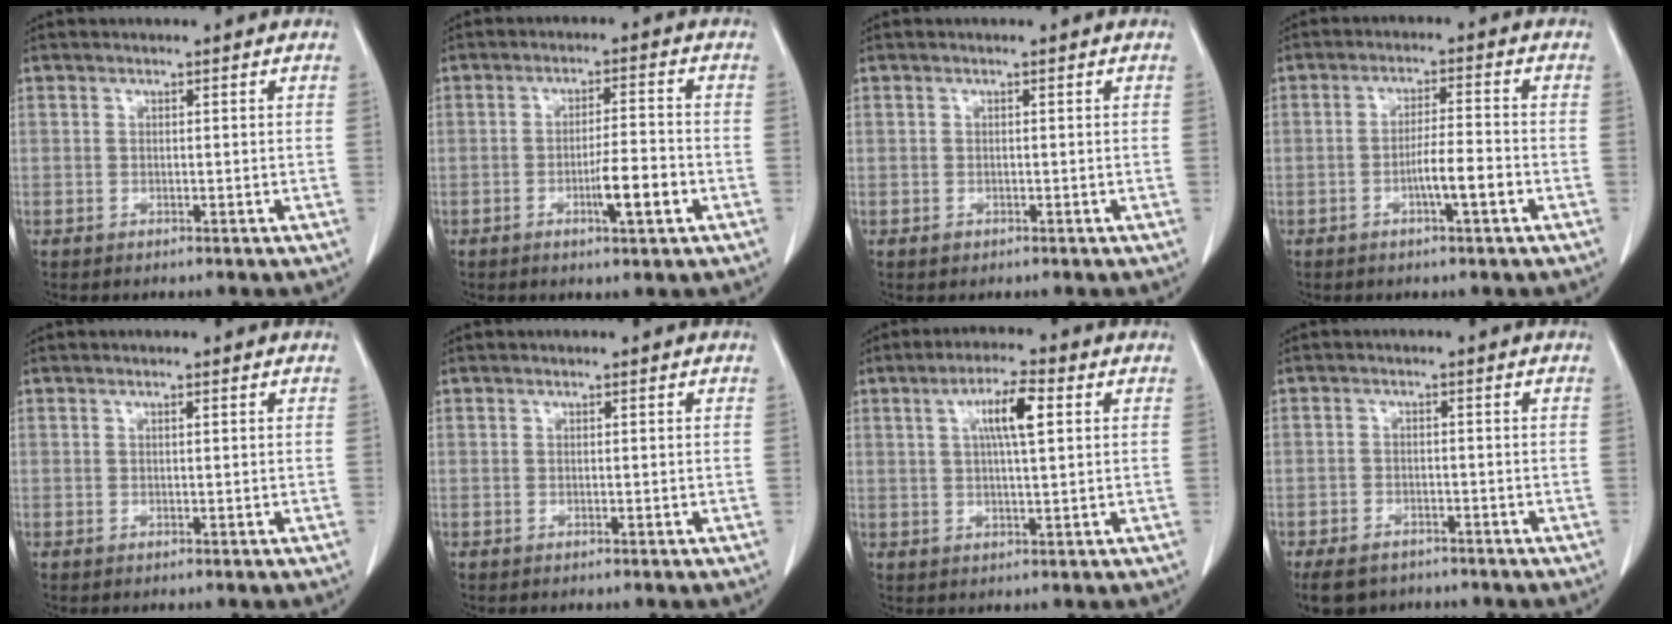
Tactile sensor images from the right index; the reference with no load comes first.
{"total": 6.5, "force": [-2.4, 0.9, 6.0], "torque": [-0.099, -0.002, -0.035]}
{"total": 1.2, "force": [-0.4, 1.0, 0.5], "torque": [-0.008, 0.002, 0.000]}
{"total": 5.5, "force": [-2.1, 0.6, 5.1], "torque": [-0.093, 0.004, -0.035]}
{"total": 0.7, "force": [0.2, 0.2, 0.6], "torque": [-0.013, 0.001, 0.006]}
{"total": 0.0}
{"total": 7.0, "force": [2.1, 1.3, 6.5], "torque": [-0.119, 0.010, 0.038]}
{"total": 9.6, "force": [-7.1, 5.4, 3.7], "torque": [-0.080, -0.003, -0.105]}